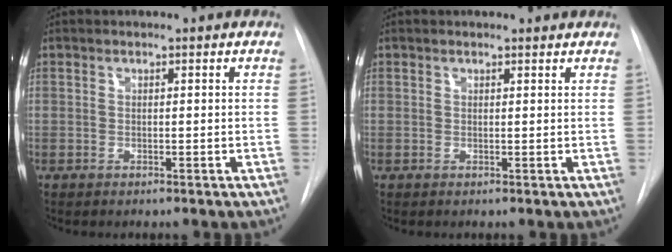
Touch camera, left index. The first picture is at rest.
{"total": 2.2, "force": [2.1, 0.4, 0.4], "torque": [-0.011, 0.010, 0.021]}